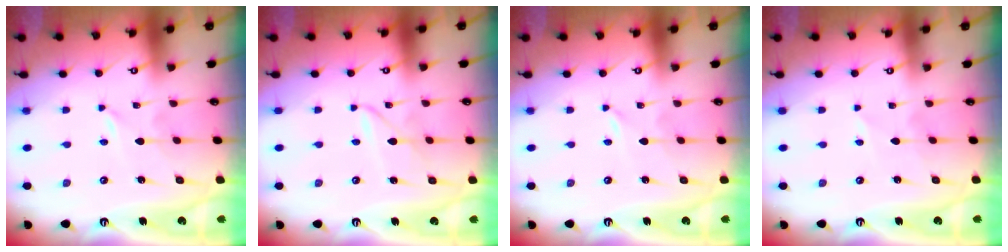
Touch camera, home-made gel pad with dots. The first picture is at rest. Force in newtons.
{"total": 1.8, "press": 1.8, "slide": 0.2}
{"total": 0.0}
{"total": 2.2, "press": 2.1, "slide": 0.3}